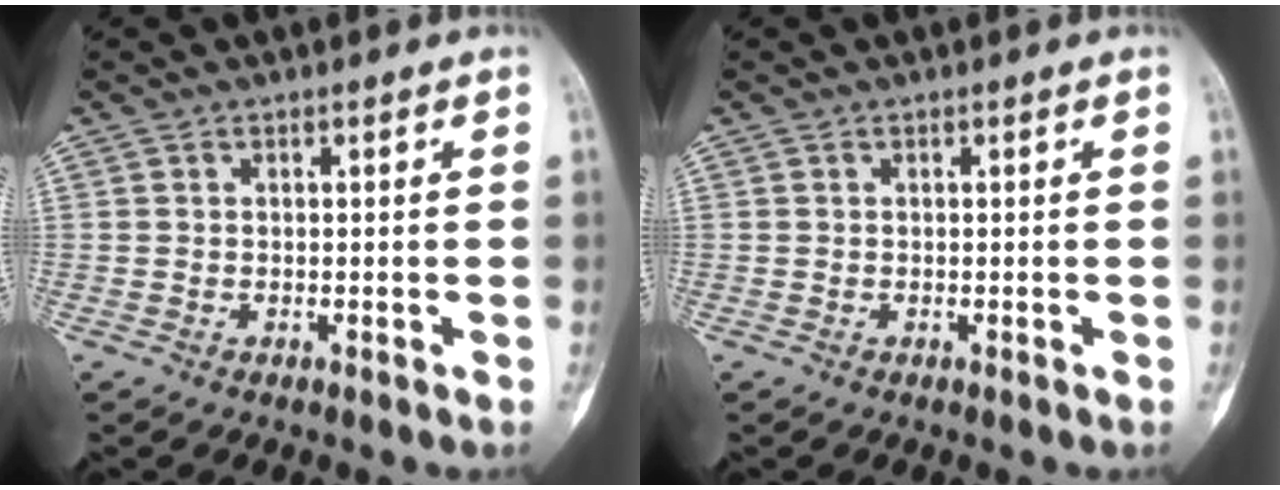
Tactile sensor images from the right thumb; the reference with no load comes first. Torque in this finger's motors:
{"motor_torque": [0.32, 0.32, 0.00, 0.00, 0.00]}